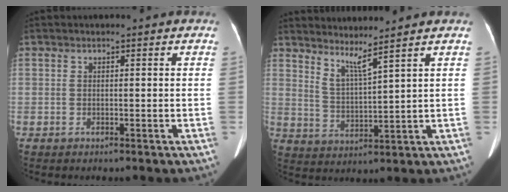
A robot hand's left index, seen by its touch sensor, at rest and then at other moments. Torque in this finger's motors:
{"motor_torque": [-0.18, -0.38, 0.00, 0.00]}